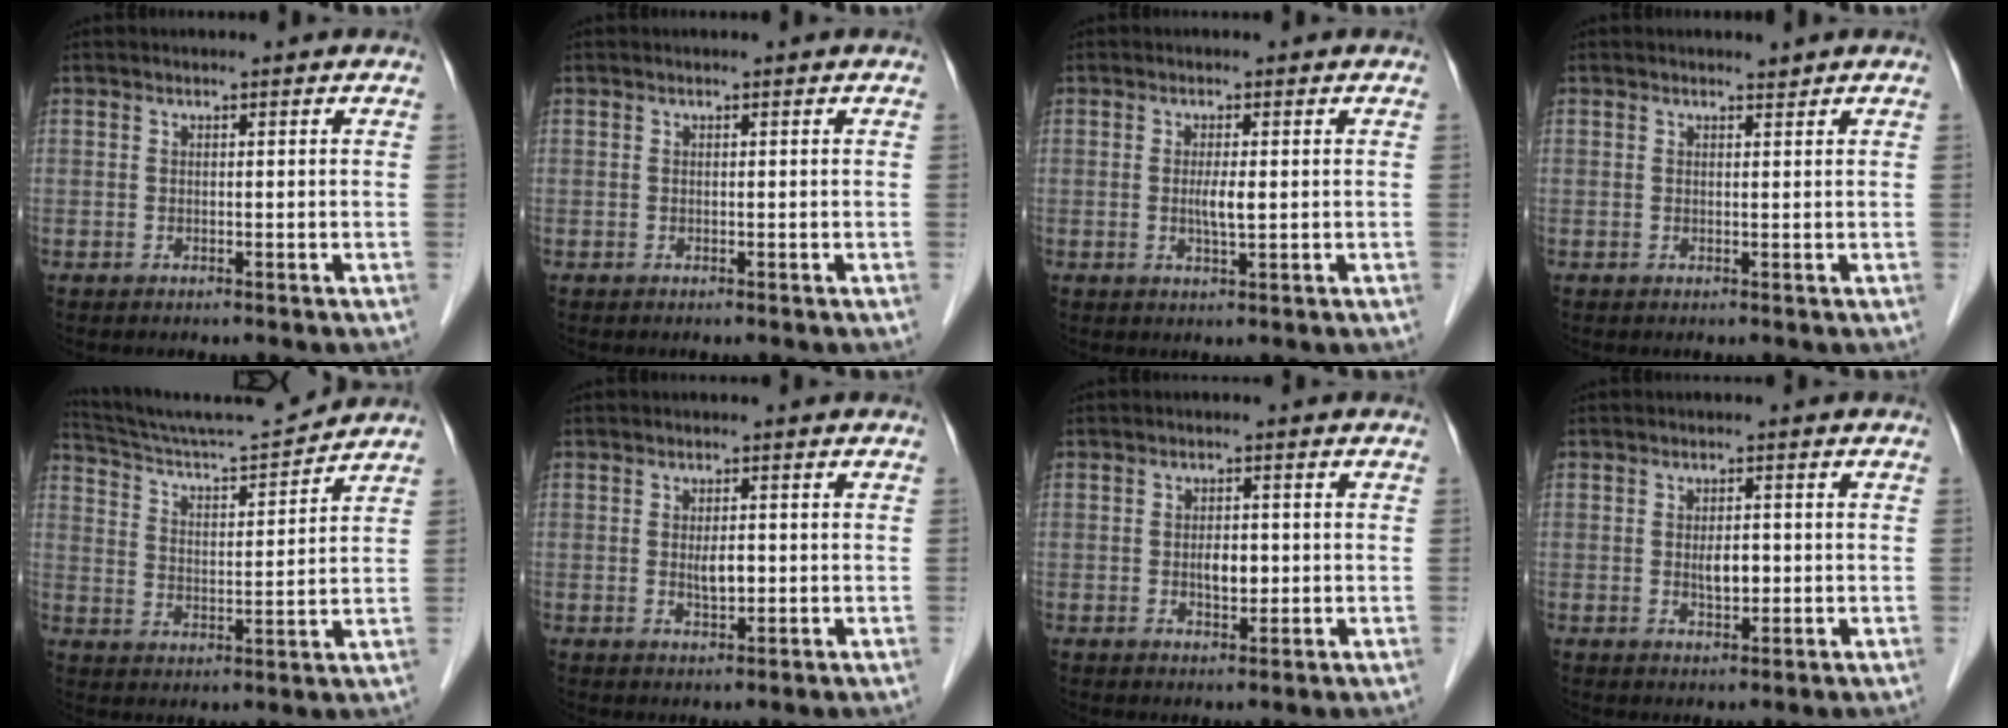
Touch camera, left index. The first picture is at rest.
{"total": 0.0}
{"total": 2.3, "force": [0.0, 0.2, 2.3], "torque": [-0.045, -0.003, 0.000]}
{"total": 0.5, "force": [0.5, -0.1, -0.1], "torque": [-0.008, -0.007, 0.008]}
{"total": 13.2, "force": [12.8, -0.9, 3.1], "torque": [-0.065, -0.001, 0.213]}
{"total": 2.4, "force": [0.0, 0.8, 2.2], "torque": [-0.041, -0.001, 0.001]}
{"total": 2.9, "force": [-0.2, 1.5, 2.5], "torque": [-0.041, 0.002, -0.002]}
{"total": 2.7, "force": [-0.1, 1.2, 2.5], "torque": [-0.043, 0.001, -0.001]}